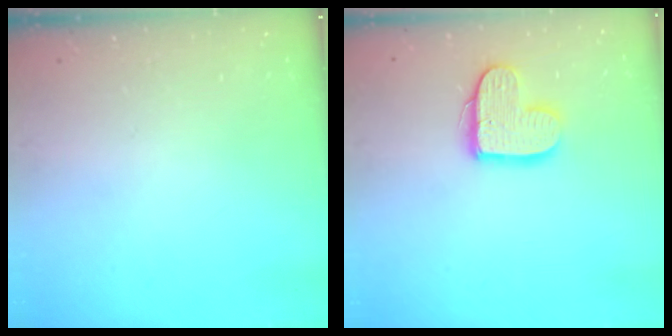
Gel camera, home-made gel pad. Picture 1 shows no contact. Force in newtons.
{"total": 13.4, "press": 13.3, "slide": 1.2}